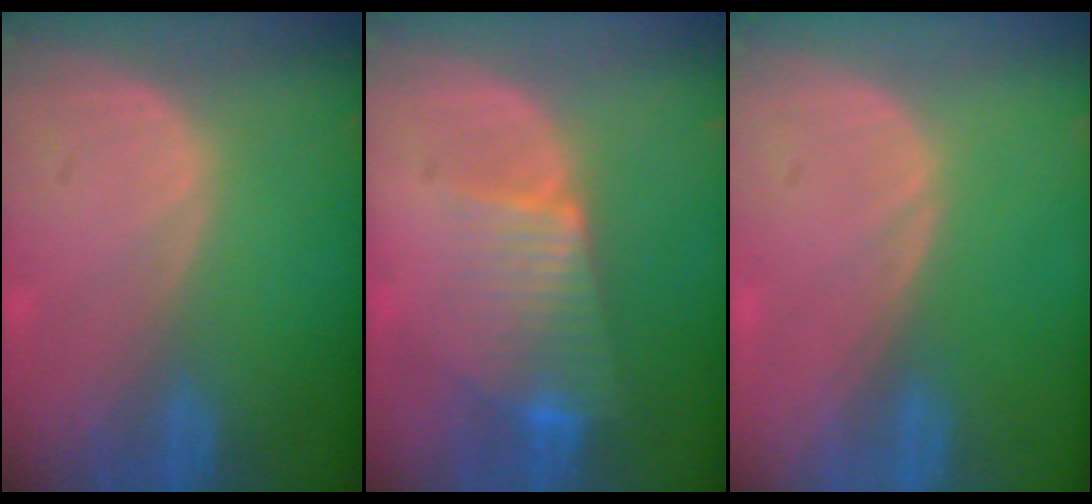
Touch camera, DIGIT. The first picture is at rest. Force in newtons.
{"total": 7.0, "press": 6.3, "slide": 3.1}
{"total": 0.0}